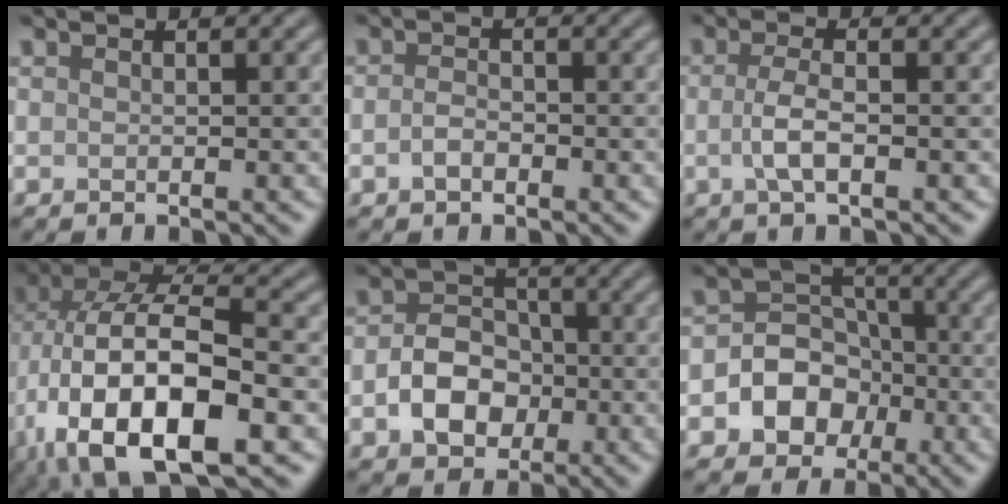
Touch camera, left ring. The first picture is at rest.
{"total": 1.5, "force": [-0.7, 0.9, 1.0], "torque": [-0.022, 0.001, -0.018]}
{"total": 2.6, "force": [-0.5, 0.8, 2.5], "torque": [-0.053, 0.000, -0.014]}
{"total": 15.8, "force": [-4.3, 7.7, 13.0], "torque": [-0.234, -0.004, -0.066]}
{"total": 4.7, "force": [-1.4, 3.6, 2.7], "torque": [-0.041, 0.003, -0.027]}
{"total": 6.0, "force": [-1.9, 5.1, 2.4], "torque": [-0.011, 0.012, -0.059]}